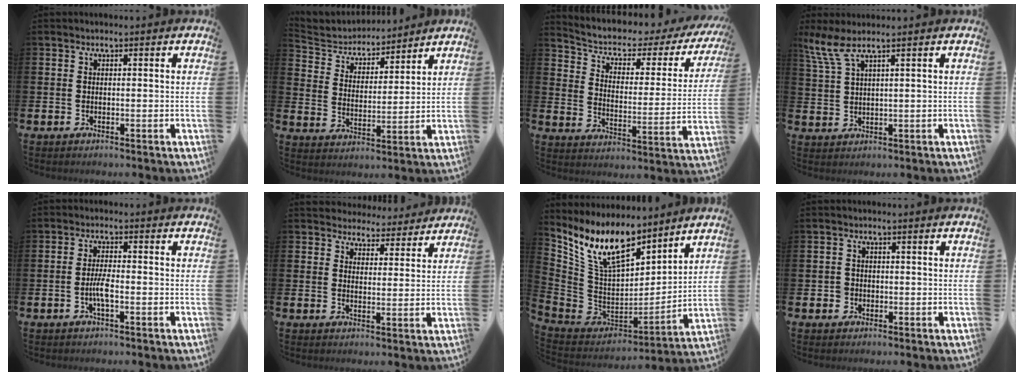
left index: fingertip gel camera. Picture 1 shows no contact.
{"total": 5.0, "force": [4.7, 1.5, 0.3], "torque": [-0.039, -0.034, 0.079]}
{"total": 4.6, "force": [3.6, 2.2, 2.0], "torque": [-0.067, -0.028, 0.052]}
{"total": 4.6, "force": [3.2, 0.6, 3.2], "torque": [-0.077, -0.001, 0.059]}
{"total": 2.6, "force": [-0.8, 0.6, 2.4], "torque": [-0.058, 0.003, -0.016]}
{"total": 4.0, "force": [3.8, 1.2, -0.3], "torque": [-0.004, -0.032, 0.066]}
{"total": 12.4, "force": [9.6, 5.1, 6.0], "torque": [-0.166, -0.041, 0.180]}
{"total": 1.5, "force": [-0.3, 1.4, 0.1], "torque": [-0.005, 0.007, -0.010]}